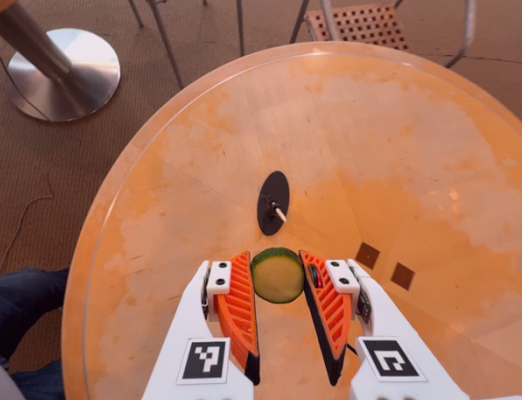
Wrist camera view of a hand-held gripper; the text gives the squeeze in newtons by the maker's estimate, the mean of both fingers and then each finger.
{"total": 7.7, "left": 7.6, "right": 7.9}